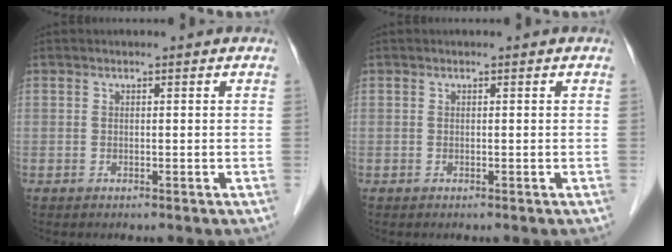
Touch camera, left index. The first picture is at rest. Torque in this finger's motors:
{"motor_torque": [-0.07, -0.06, 0.03, 0.00]}